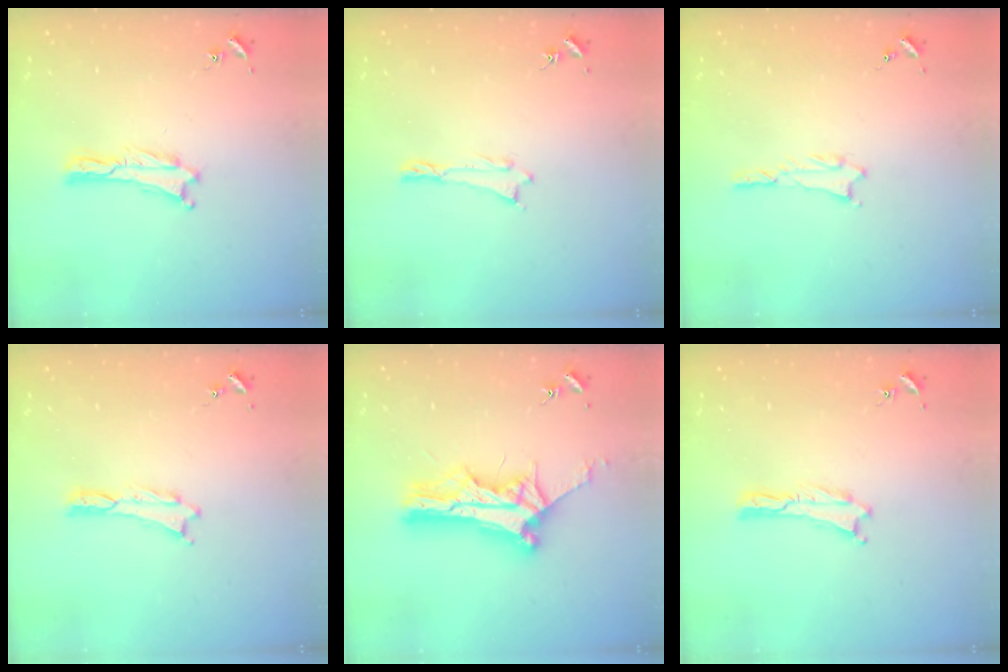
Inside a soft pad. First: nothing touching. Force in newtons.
{"total": 0.0}
{"total": 0.9, "press": 0.9, "slide": 0.2}
{"total": 0.0}
{"total": 9.2, "press": 9.2, "slide": 0.4}
{"total": 0.0}